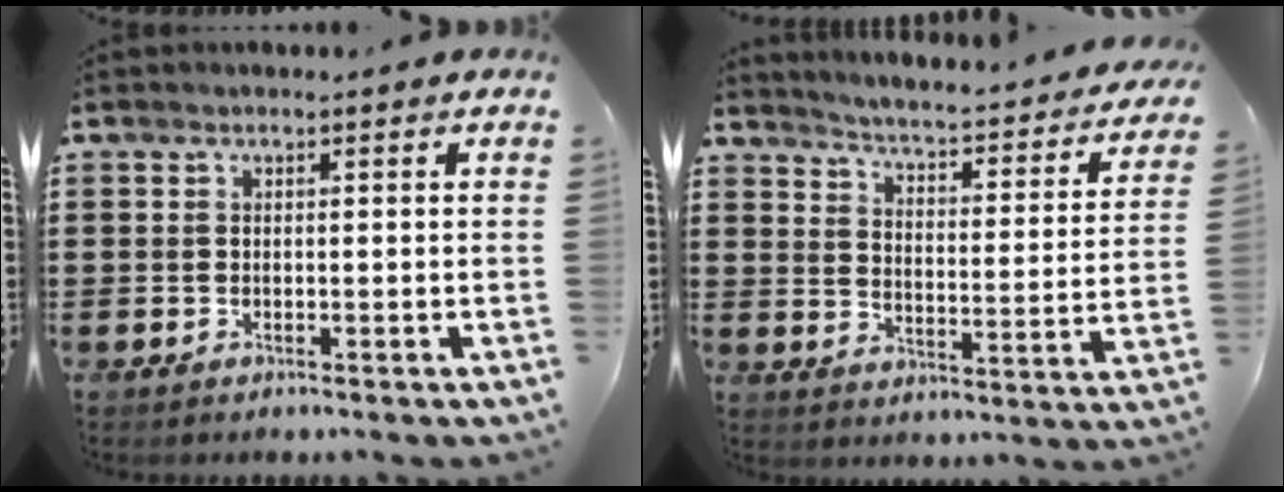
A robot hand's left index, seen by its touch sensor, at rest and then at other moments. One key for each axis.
{"total": 2.7, "fx": 2.5, "fy": -0.5, "fz": 0.9, "tx": -0.037, "ty": -0.036, "tz": 0.030}